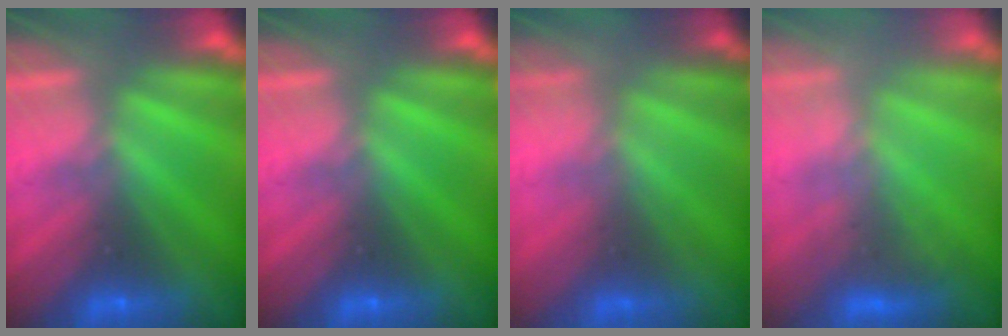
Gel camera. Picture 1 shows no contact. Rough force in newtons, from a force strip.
{"total": 0.0}
{"total": 2.4}
{"total": 2.6}